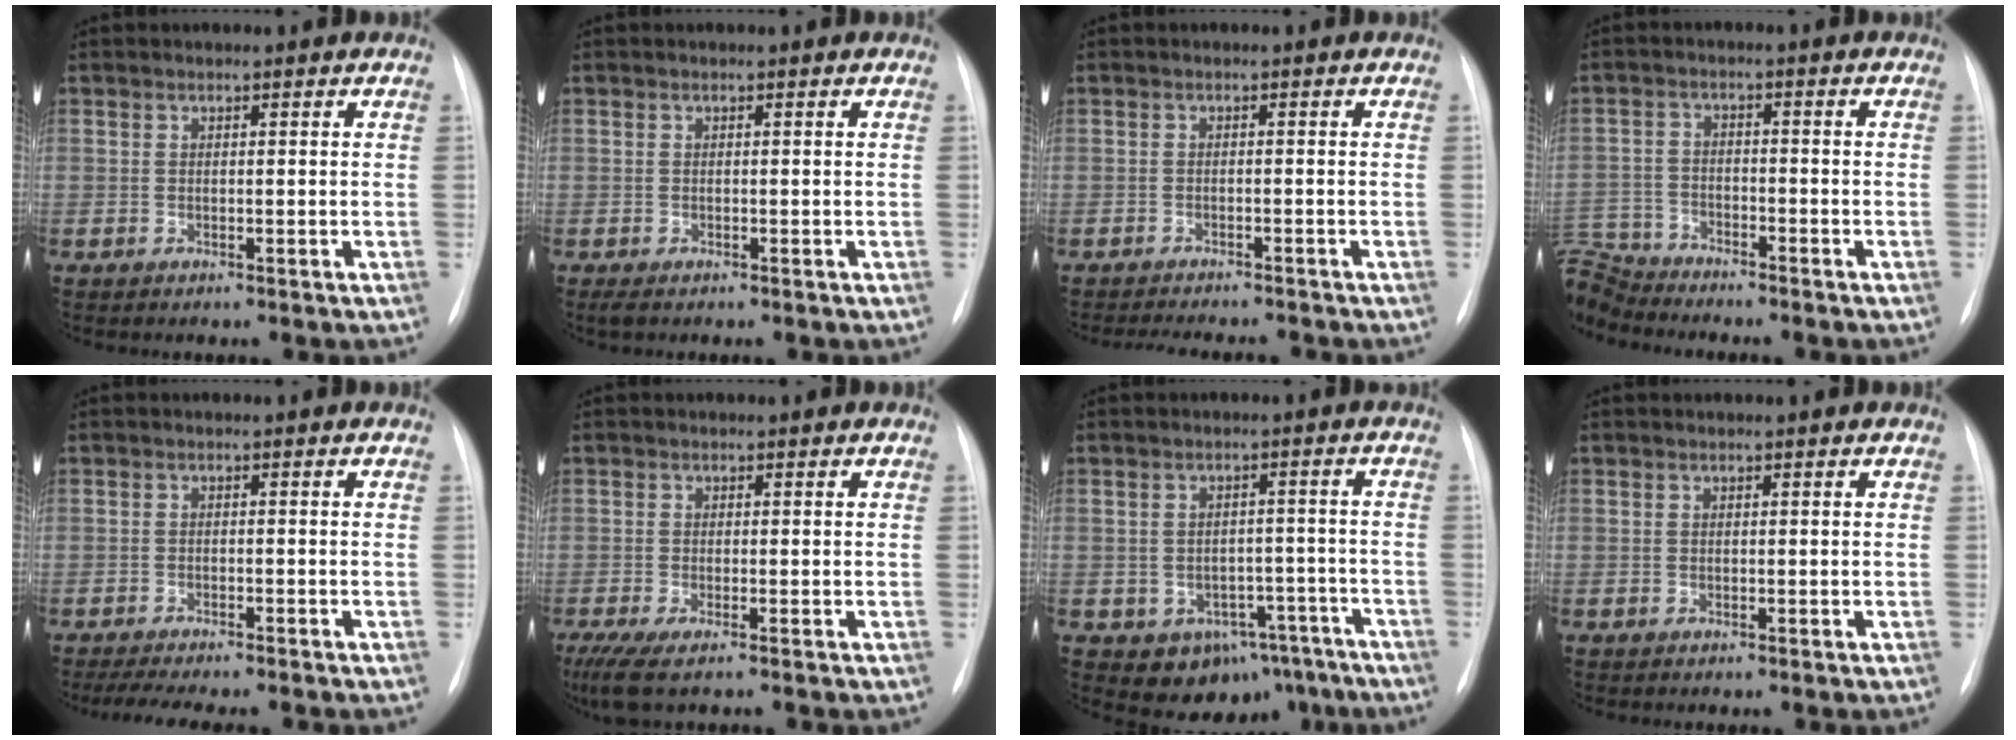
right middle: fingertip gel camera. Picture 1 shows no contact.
{"total": 1.1, "force": [-0.8, 0.5, 0.7], "torque": [-0.009, -0.002, -0.007]}
{"total": 7.6, "force": [-7.2, 0.6, 2.3], "torque": [-0.030, -0.003, -0.098]}
{"total": 9.8, "force": [-9.5, 2.1, 1.3], "torque": [-0.044, 0.014, -0.180]}
{"total": 9.6, "force": [-8.2, 1.6, 4.7], "torque": [-0.064, -0.008, -0.116]}
{"total": 5.2, "force": [-3.7, 0.8, 3.6], "torque": [-0.069, -0.015, -0.065]}
{"total": 9.3, "force": [-5.8, 6.5, 3.4], "torque": [-0.028, 0.031, -0.067]}
{"total": 0.0}